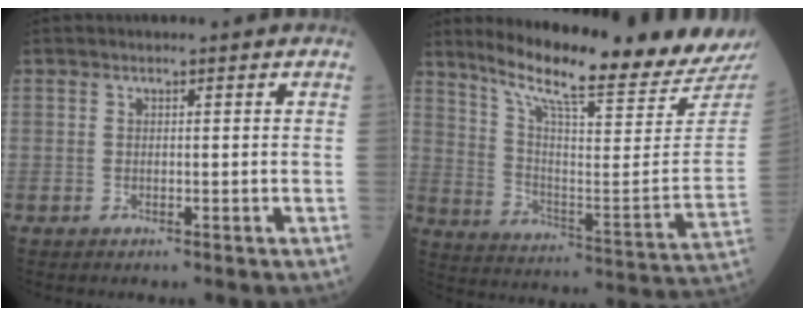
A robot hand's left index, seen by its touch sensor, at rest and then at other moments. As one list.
[{"total": 22.8, "force": [20.5, -1.0, 9.8], "torque": [-0.171, -0.103, 0.291]}]